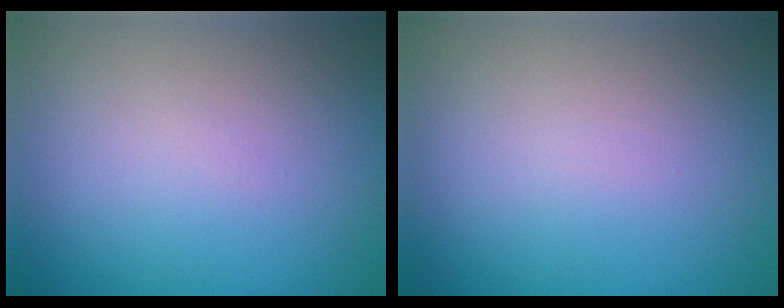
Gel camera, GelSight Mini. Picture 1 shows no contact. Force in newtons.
{"total": 0.0}